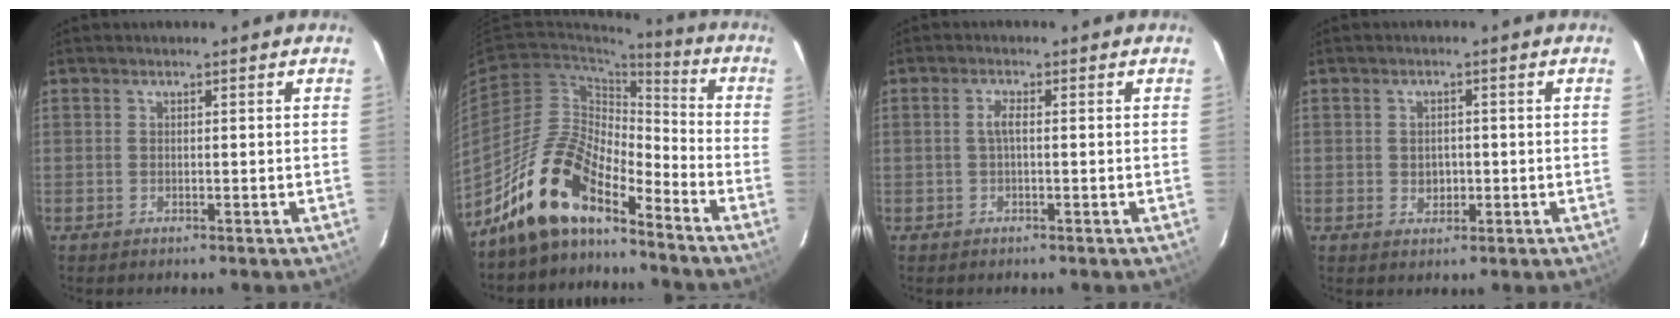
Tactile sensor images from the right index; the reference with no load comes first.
{"total": 14.2, "force": [-11.6, 4.6, 6.9], "torque": [-0.129, 0.013, -0.226]}
{"total": 1.7, "force": [-0.1, 0.3, 1.7], "torque": [-0.035, 0.004, -0.003]}
{"total": 2.7, "force": [-0.3, 2.2, 1.6], "torque": [-0.025, 0.003, -0.002]}